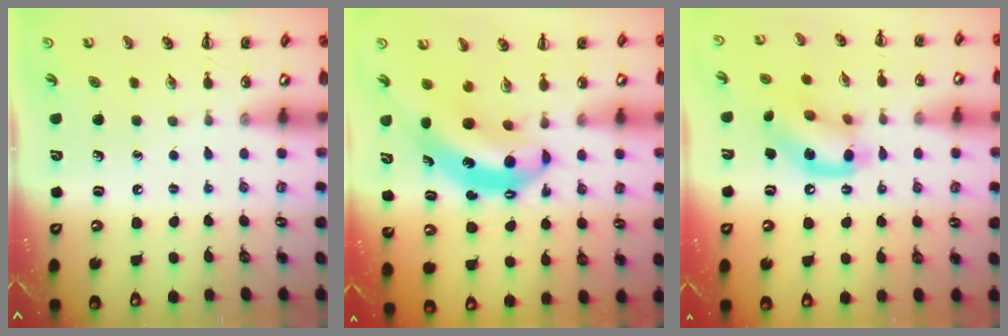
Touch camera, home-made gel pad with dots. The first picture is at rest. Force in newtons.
{"total": 7.5, "press": 7.3, "slide": 1.9}
{"total": 14.4, "press": 14.3, "slide": 1.5}